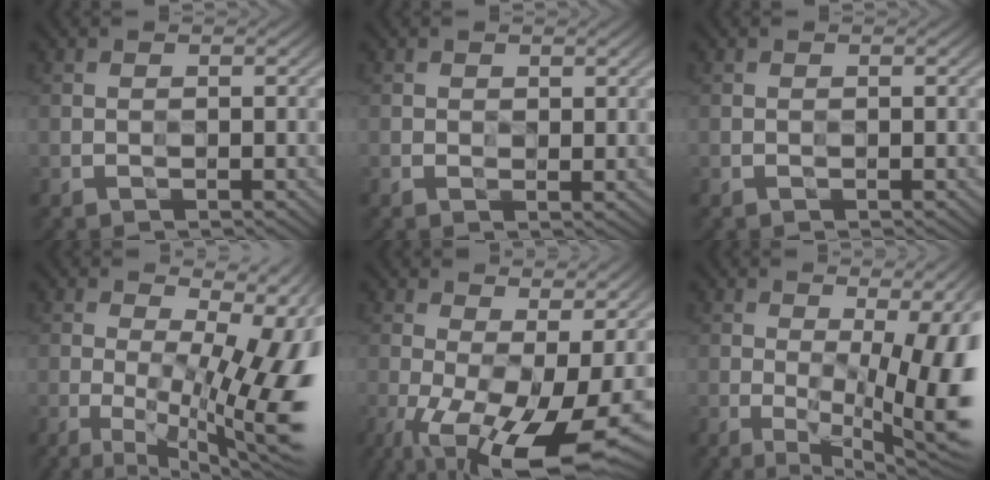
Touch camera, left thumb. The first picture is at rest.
{"total": 1.4, "force": [0.8, 0.9, 0.7], "torque": [-0.010, 0.000, 0.014]}
{"total": 0.0}
{"total": 14.4, "force": [-1.3, 4.6, 13.6], "torque": [-0.166, 0.010, -0.016]}
{"total": 15.4, "force": [-5.0, 6.8, 12.9], "torque": [-0.224, -0.020, -0.064]}
{"total": 12.9, "force": [-2.2, 3.7, 12.2], "torque": [-0.147, 0.004, -0.030]}